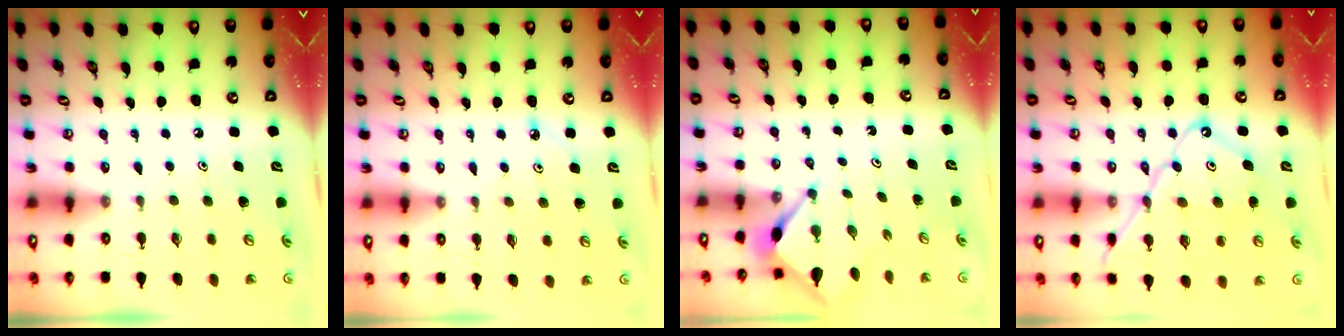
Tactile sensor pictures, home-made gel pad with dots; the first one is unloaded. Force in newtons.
{"total": 2.2, "press": 2.2, "slide": 0.2}
{"total": 2.9, "press": 2.9, "slide": 0.3}
{"total": 13.9, "press": 13.8, "slide": 1.4}